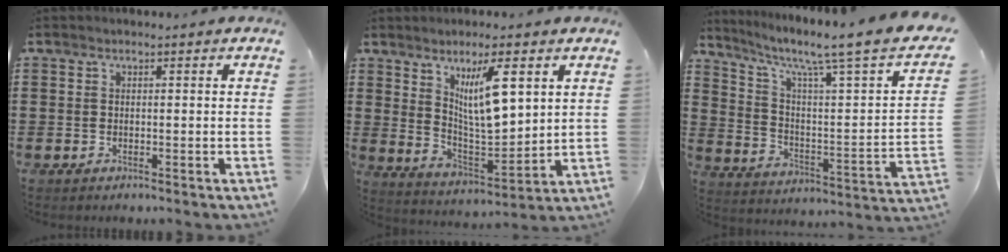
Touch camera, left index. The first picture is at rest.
{"total": 9.7, "force": [4.3, 3.0, 8.1], "torque": [-0.139, -0.012, 0.071]}
{"total": 6.7, "force": [4.5, 0.3, 5.0], "torque": [-0.108, -0.040, 0.060]}